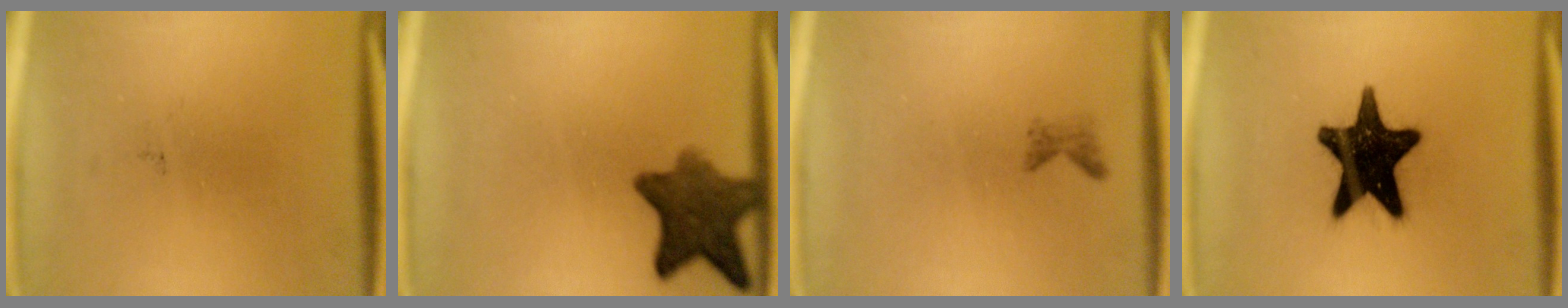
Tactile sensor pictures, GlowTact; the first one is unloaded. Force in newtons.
{"total": 9.1}
{"total": 0.9}
{"total": 17.9}